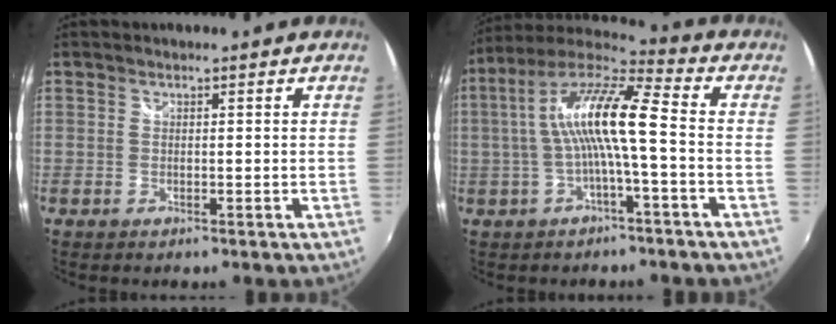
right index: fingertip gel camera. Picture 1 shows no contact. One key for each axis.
{"total": 12.9, "fx": -0.8, "fy": 1.6, "fz": 12.7, "tx": -0.245, "ty": 0.019, "tz": -0.016}